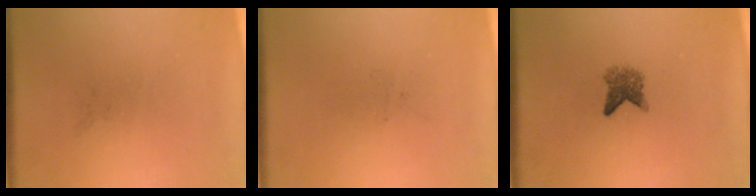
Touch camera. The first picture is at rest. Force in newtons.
{"total": 0.0}
{"total": 2.7}